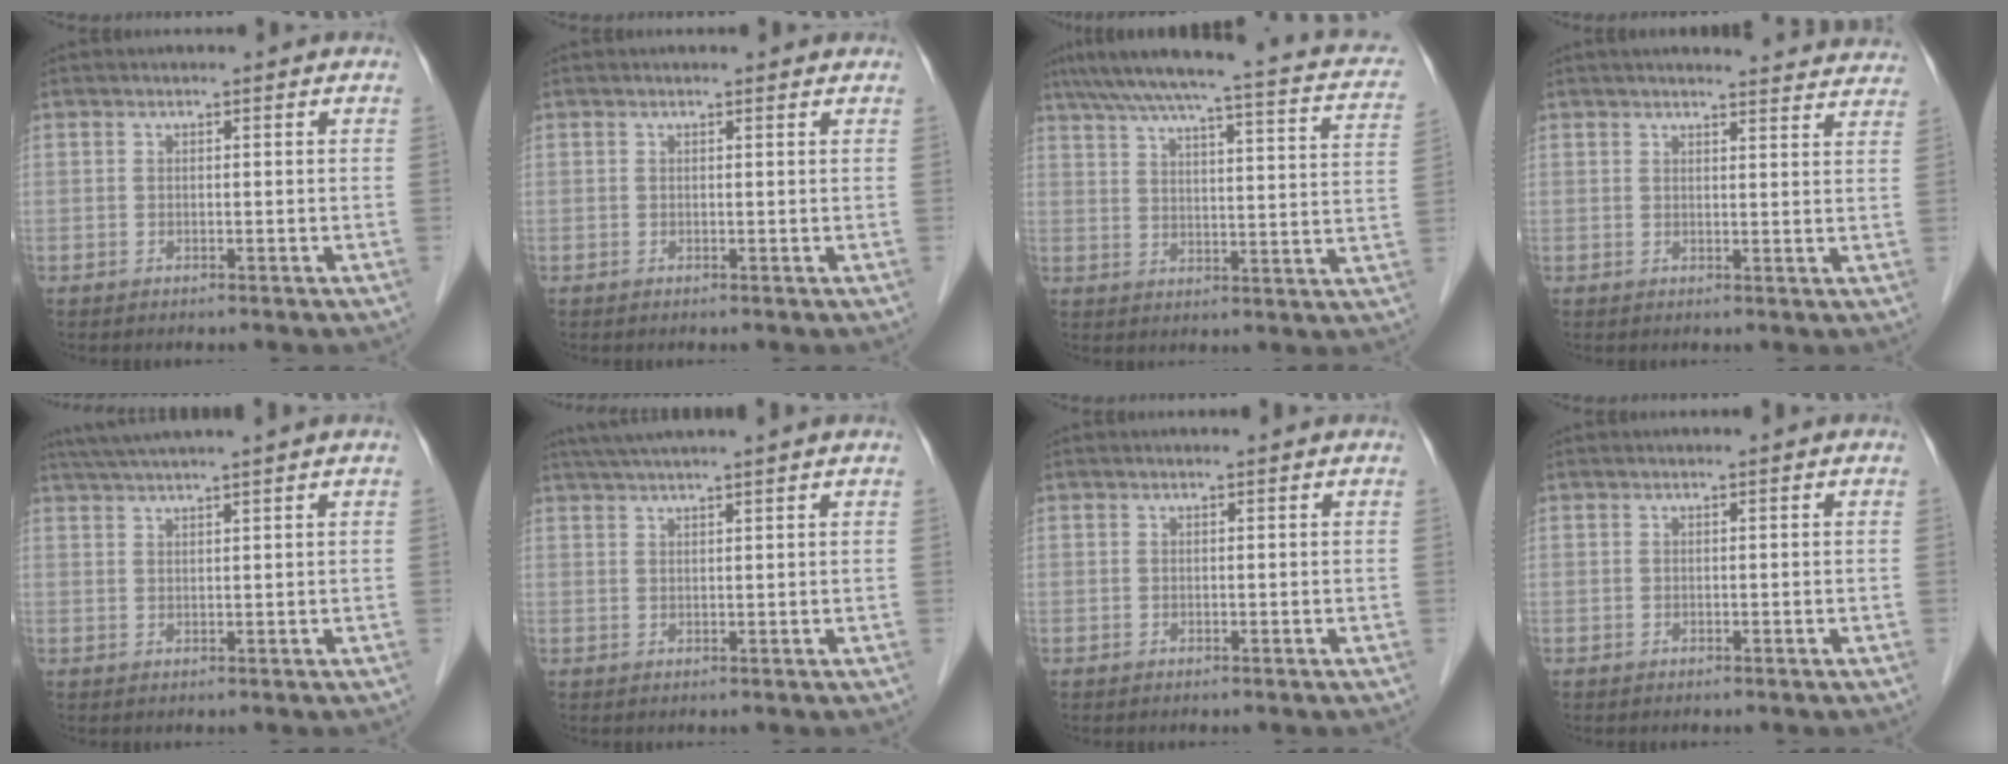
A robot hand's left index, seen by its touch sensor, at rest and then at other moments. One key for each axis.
{"total": 1.7, "fx": 1.6, "fy": 0.5, "fz": 0.3, "tx": -0.014, "ty": 0.008, "tz": 0.010}
{"total": 22.8, "fx": 18.0, "fy": 3.7, "fz": 13.5, "tx": -0.202, "ty": 0.025, "tz": 0.216}
{"total": 15.6, "fx": 14.9, "fy": 1.9, "fz": 4.1, "tx": -0.035, "ty": -0.009, "tz": 0.160}
{"total": 8.5, "fx": 7.3, "fy": -1.3, "fz": 4.2, "tx": -0.068, "ty": 0.034, "tz": 0.105}
{"total": 8.7, "fx": 7.5, "fy": -0.9, "fz": 4.4, "tx": -0.071, "ty": 0.038, "tz": 0.104}
{"total": 1.9, "fx": 1.8, "fy": 0.1, "fz": 0.6, "tx": -0.012, "ty": 0.013, "tz": 0.019}
{"total": 1.1, "fx": 1.0, "fy": 0.0, "fz": 0.5, "tx": -0.008, "ty": 0.012, "tz": 0.014}